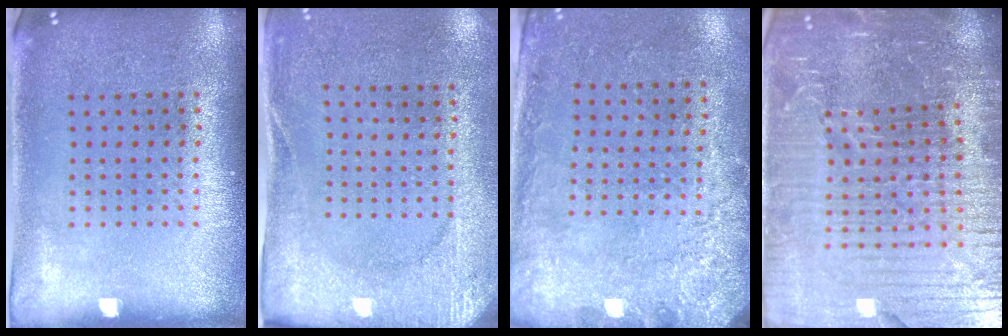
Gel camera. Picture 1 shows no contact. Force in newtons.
{"total": 2.7, "press": 2.3, "slide": 1.3}
{"total": 2.7, "press": 2.0, "slide": 1.8}
{"total": 6.9, "press": 6.0, "slide": 3.4}